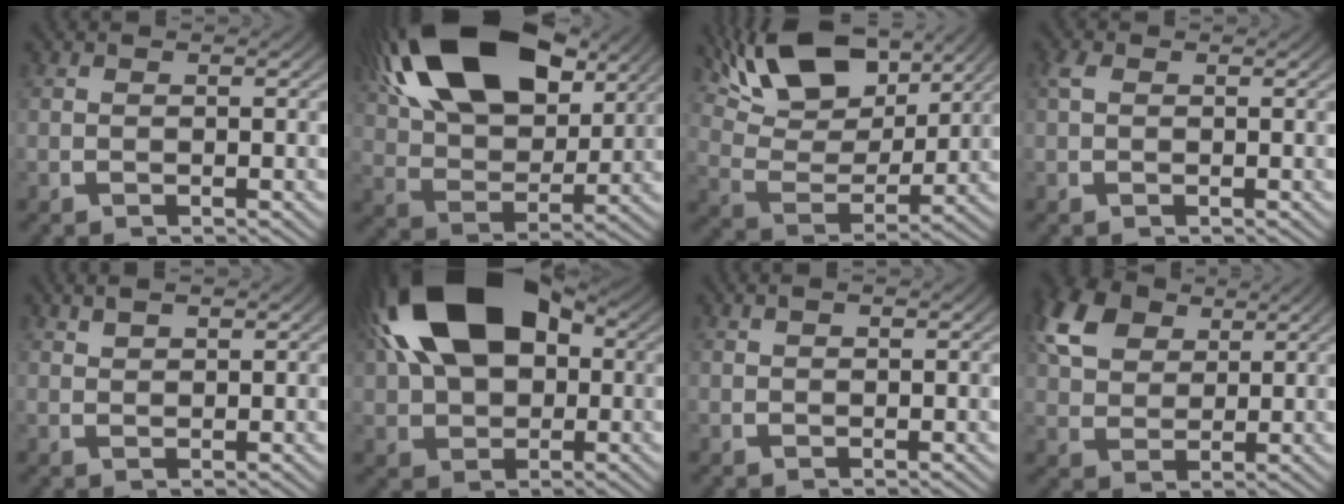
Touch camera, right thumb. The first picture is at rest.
{"total": 14.5, "force": [5.4, 8.2, 10.7], "torque": [-0.207, -0.004, 0.093]}
{"total": 9.7, "force": [4.4, 5.1, 7.0], "torque": [-0.141, -0.008, 0.080]}
{"total": 0.9, "force": [0.3, 0.7, 0.5], "torque": [-0.017, -0.001, 0.008]}
{"total": 1.7, "force": [1.5, 0.4, 0.6], "torque": [-0.006, 0.006, 0.029]}
{"total": 15.7, "force": [3.9, 9.9, 11.5], "torque": [-0.236, -0.003, 0.076]}
{"total": 0.7, "force": [0.5, 0.2, 0.4], "torque": [-0.003, 0.003, 0.009]}
{"total": 7.0, "force": [3.5, 4.6, 3.9], "torque": [-0.093, -0.008, 0.068]}